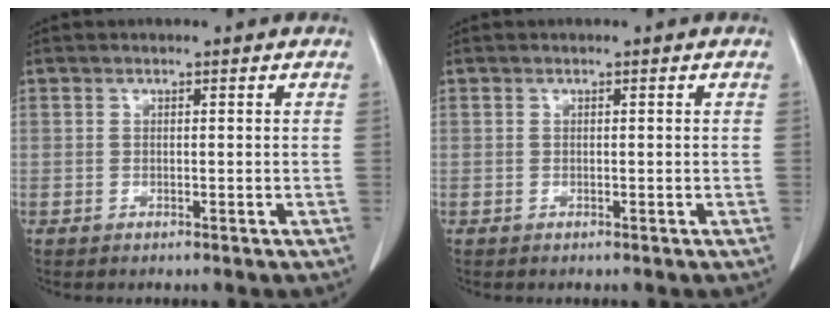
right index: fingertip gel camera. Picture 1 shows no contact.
{"total": 0.0}